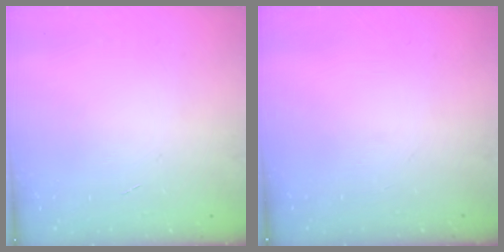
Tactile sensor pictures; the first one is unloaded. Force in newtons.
{"total": 0.0}